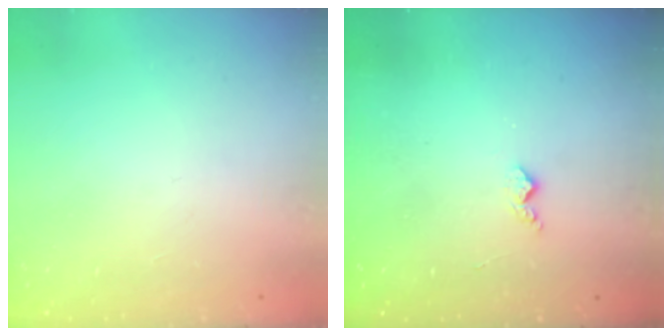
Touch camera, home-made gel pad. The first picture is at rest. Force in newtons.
{"total": 4.1, "press": 4.1, "slide": 0.5}